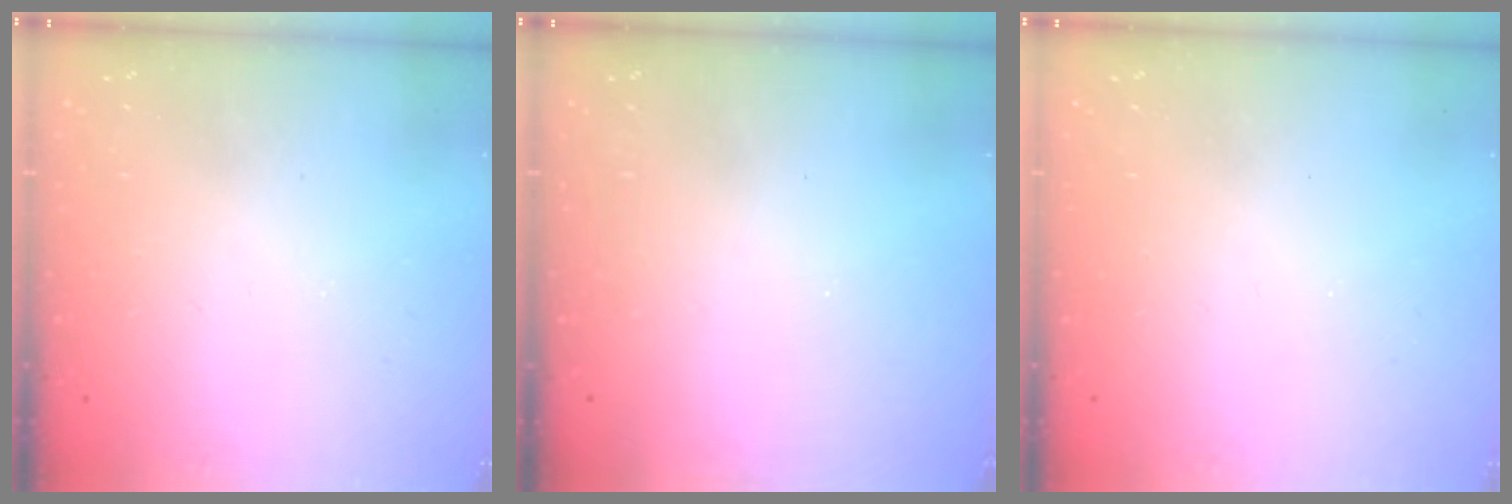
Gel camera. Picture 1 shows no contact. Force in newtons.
{"total": 0.0}
{"total": 0.0}